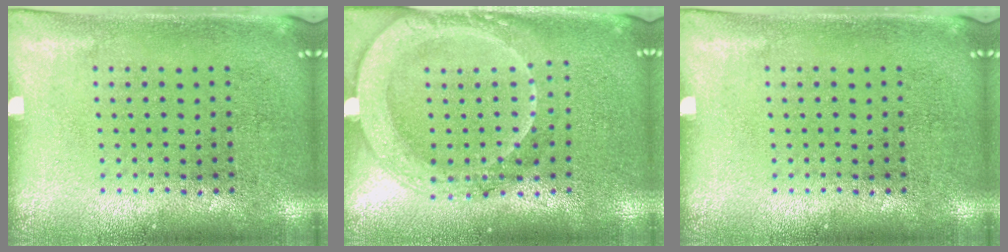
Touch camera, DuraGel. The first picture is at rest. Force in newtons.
{"total": 2.0, "press": 1.8, "slide": 0.9}
{"total": 0.0}